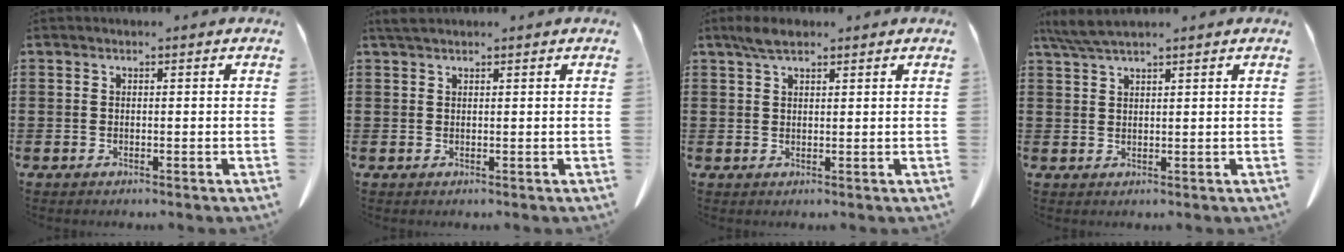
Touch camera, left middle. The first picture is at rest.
{"total": 1.3, "force": [1.1, 0.2, 0.6], "torque": [-0.016, -0.001, 0.022]}
{"total": 2.9, "force": [2.0, 1.0, 1.9], "torque": [-0.043, 0.004, 0.038]}
{"total": 3.6, "force": [2.8, 0.3, 2.1], "torque": [-0.049, -0.003, 0.055]}